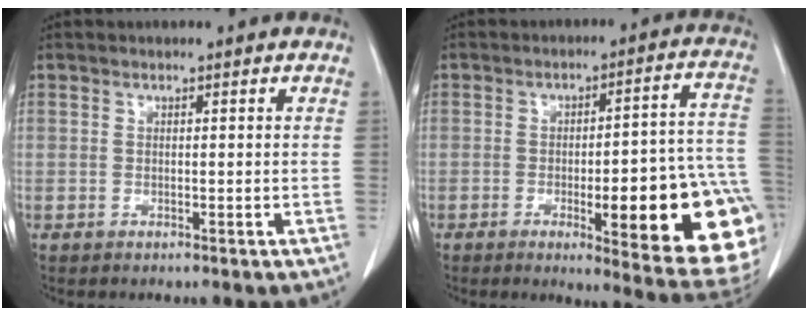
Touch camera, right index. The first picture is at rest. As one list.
[{"total": 21.4, "force": [-5.8, 3.2, 20.4], "torque": [-0.177, 0.012, -0.062]}]